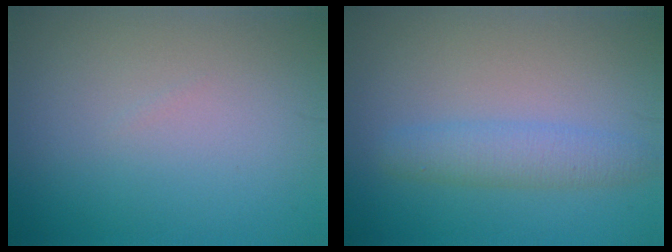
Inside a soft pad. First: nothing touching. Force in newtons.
{"total": 2.7, "press": 2.7, "slide": 0.2}